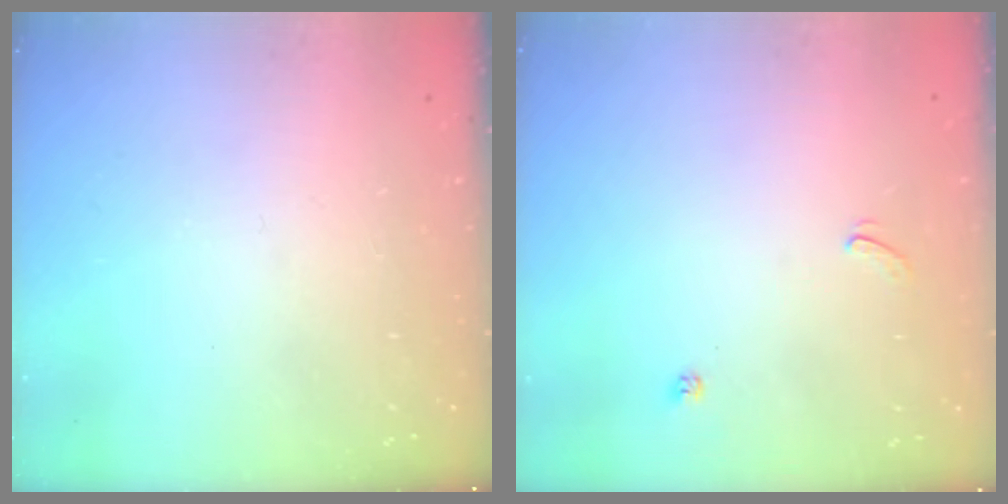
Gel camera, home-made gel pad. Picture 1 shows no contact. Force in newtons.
{"total": 3.8, "press": 3.7, "slide": 0.3}